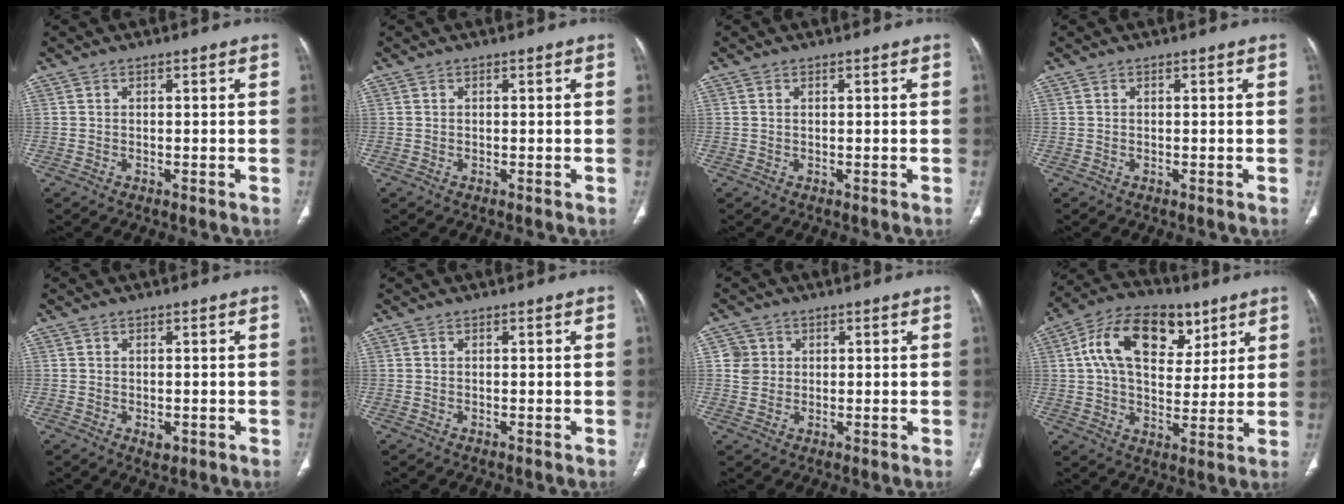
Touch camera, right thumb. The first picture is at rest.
{"total": 0.0}
{"total": 0.0}
{"total": 0.0}
{"total": 1.8, "force": [-0.5, 1.2, 1.2], "torque": [-0.014, -0.002, -0.004]}
{"total": 0.0}
{"total": 3.6, "force": [0.9, 3.4, 0.8], "torque": [0.005, -0.001, 0.014]}
{"total": 17.6, "force": [6.7, 11.0, 12.0], "torque": [-0.176, -0.003, 0.108]}